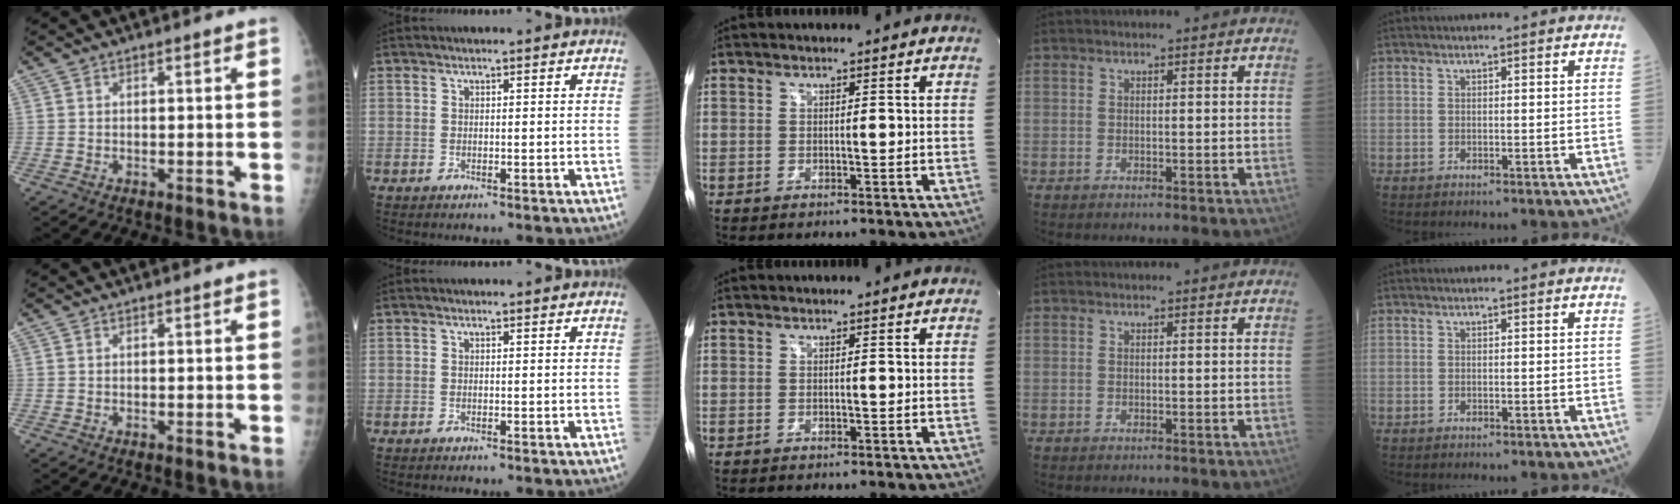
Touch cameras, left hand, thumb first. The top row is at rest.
{}